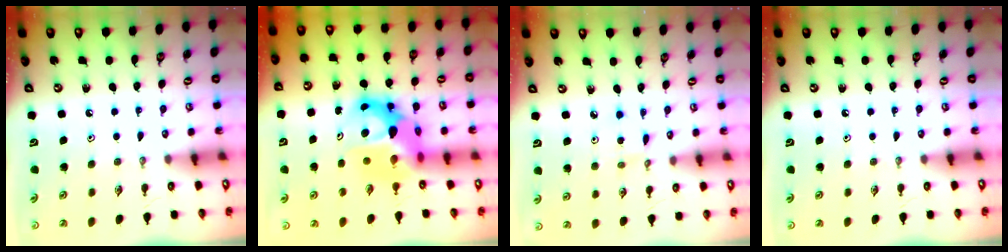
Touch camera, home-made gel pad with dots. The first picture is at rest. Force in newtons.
{"total": 11.7, "press": 11.7, "slide": 0.9}
{"total": 2.1, "press": 2.1, "slide": 0.3}
{"total": 0.0}